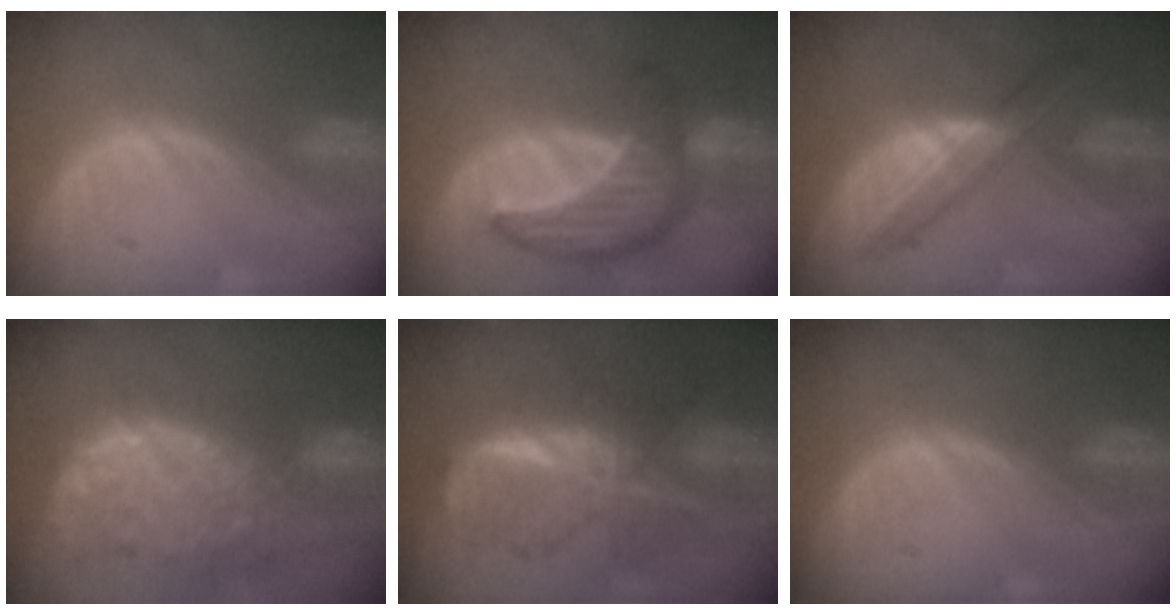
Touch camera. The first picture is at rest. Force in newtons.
{"total": 9.9, "press": 9.8, "slide": 0.6}
{"total": 5.8, "press": 5.8, "slide": 0.4}
{"total": 13.8, "press": 11.6, "slide": 7.5}
{"total": 9.4, "press": 9.4, "slide": 0.7}
{"total": 0.0}